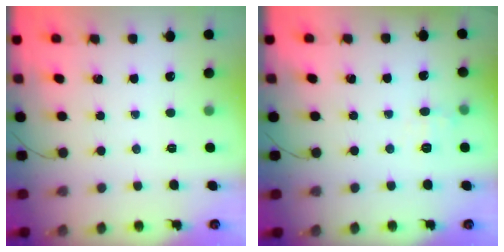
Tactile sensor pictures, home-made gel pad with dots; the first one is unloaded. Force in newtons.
{"total": 7.5, "press": 7.3, "slide": 1.4}